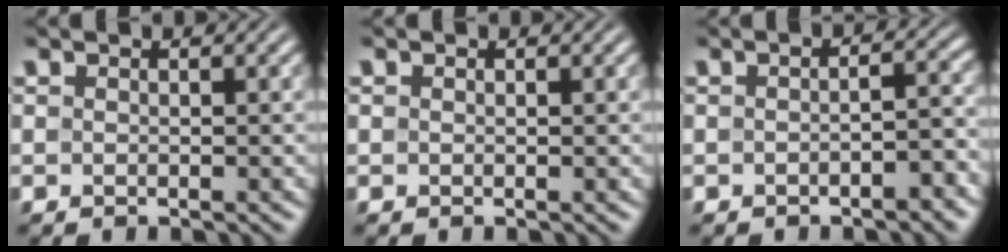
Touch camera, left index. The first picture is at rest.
{"total": 0.0}
{"total": 2.9, "force": [-1.3, 0.9, 2.5], "torque": [-0.035, 0.006, -0.018]}